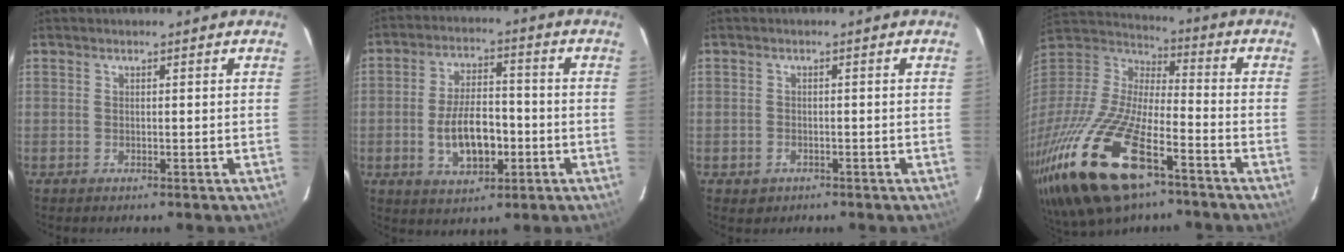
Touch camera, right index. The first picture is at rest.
{"total": 10.5, "force": [-2.7, 5.4, 8.6], "torque": [-0.169, 0.007, -0.035]}
{"total": 2.3, "force": [-1.1, 1.9, 0.6], "torque": [-0.016, 0.001, -0.011]}
{"total": 32.6, "force": [-19.0, 12.4, 23.4], "torque": [-0.510, -0.066, -0.336]}